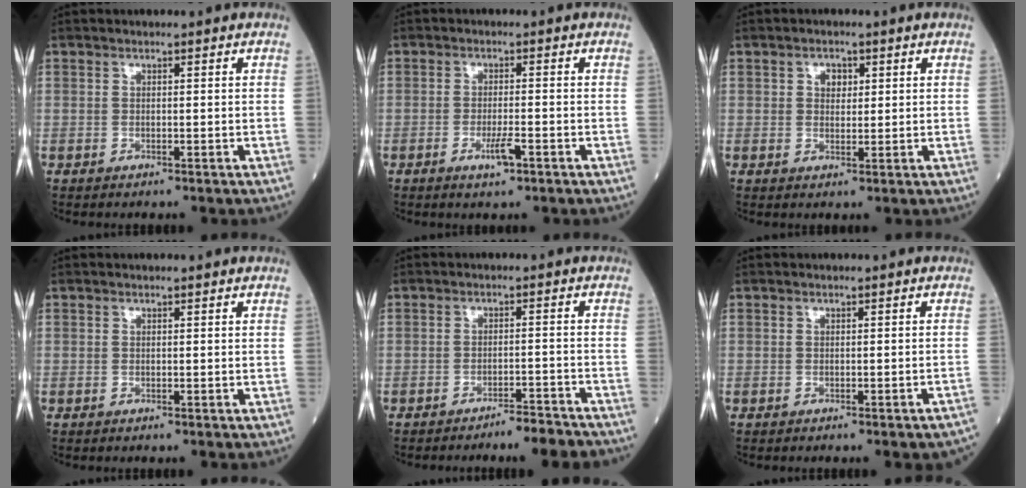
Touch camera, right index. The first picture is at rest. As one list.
[{"total": 3.2, "force": [-1.6, 0.5, 2.7], "torque": [-0.050, -0.002, -0.027]}, {"total": 2.3, "force": [0.8, 1.6, 1.4], "torque": [-0.020, 0.004, 0.012]}, {"total": 0.0}, {"total": 4.9, "force": [-4.4, 0.0, 2.1], "torque": [-0.019, -0.004, -0.064]}, {"total": 3.9, "force": [-3.5, 0.0, 1.8], "torque": [-0.014, -0.006, -0.038]}]